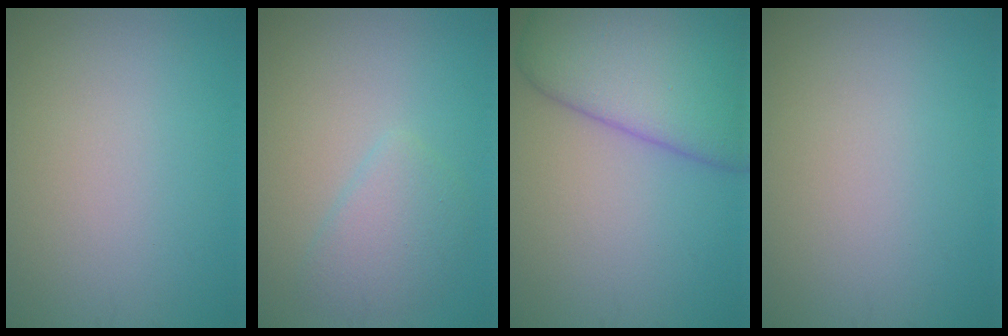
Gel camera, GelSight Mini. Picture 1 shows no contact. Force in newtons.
{"total": 2.7, "press": 2.7, "slide": 0.2}
{"total": 10.8, "press": 10.8, "slide": 0.5}
{"total": 0.0}